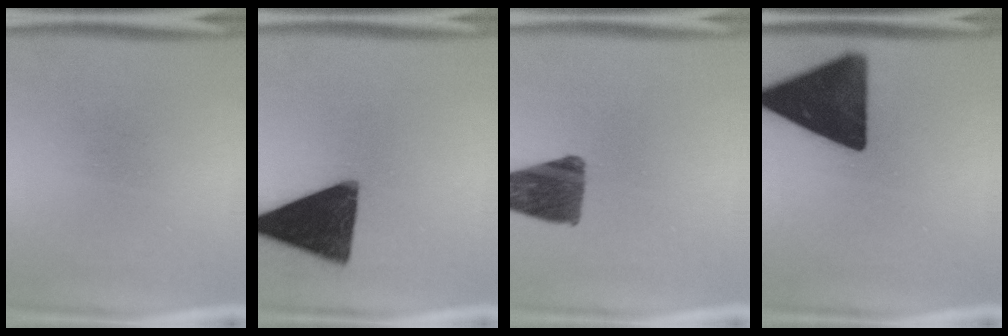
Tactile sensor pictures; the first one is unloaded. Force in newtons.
{"total": 17.4}
{"total": 11.9}
{"total": 18.0}